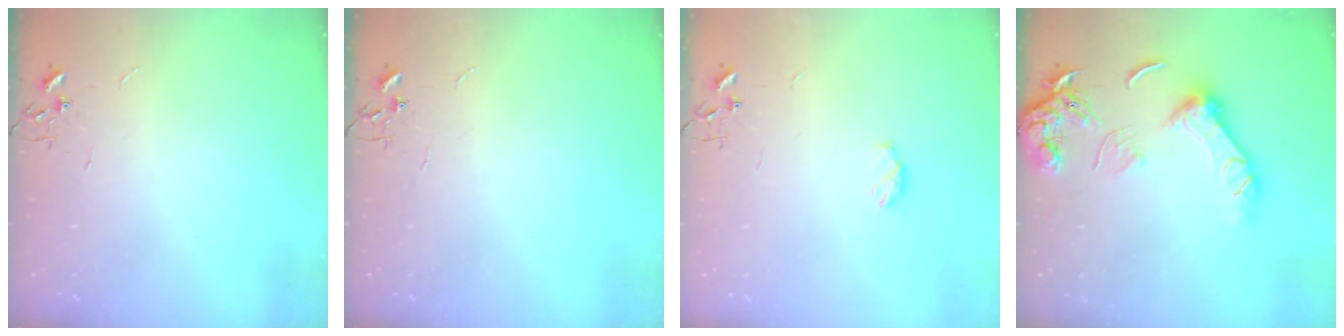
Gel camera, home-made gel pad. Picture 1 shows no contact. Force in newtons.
{"total": 0.0}
{"total": 4.6, "press": 4.6, "slide": 0.6}
{"total": 13.0, "press": 12.9, "slide": 1.4}